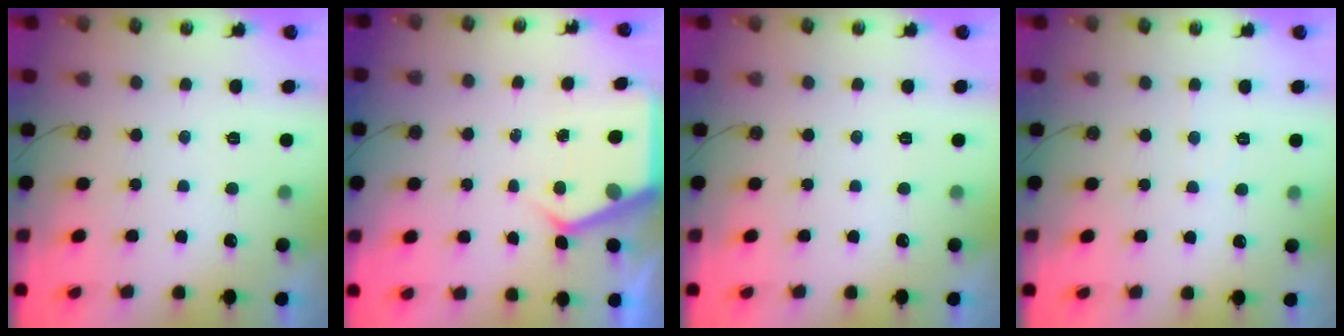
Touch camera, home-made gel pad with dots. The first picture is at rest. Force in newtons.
{"total": 4.3, "press": 4.3, "slide": 0.5}
{"total": 0.0}
{"total": 3.3, "press": 3.3, "slide": 0.5}